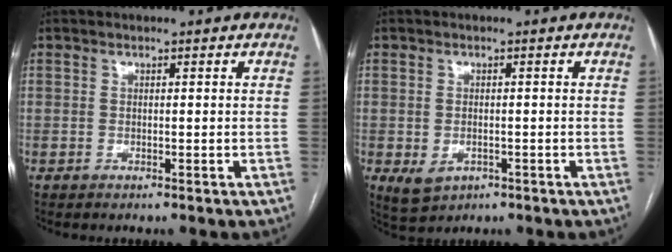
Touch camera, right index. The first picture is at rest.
{"total": 3.6, "force": [-1.2, 2.4, 2.3], "torque": [-0.047, -0.005, -0.005]}